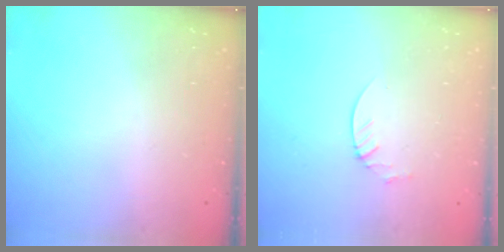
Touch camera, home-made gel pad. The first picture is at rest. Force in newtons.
{"total": 2.1, "press": 2.1, "slide": 0.2}